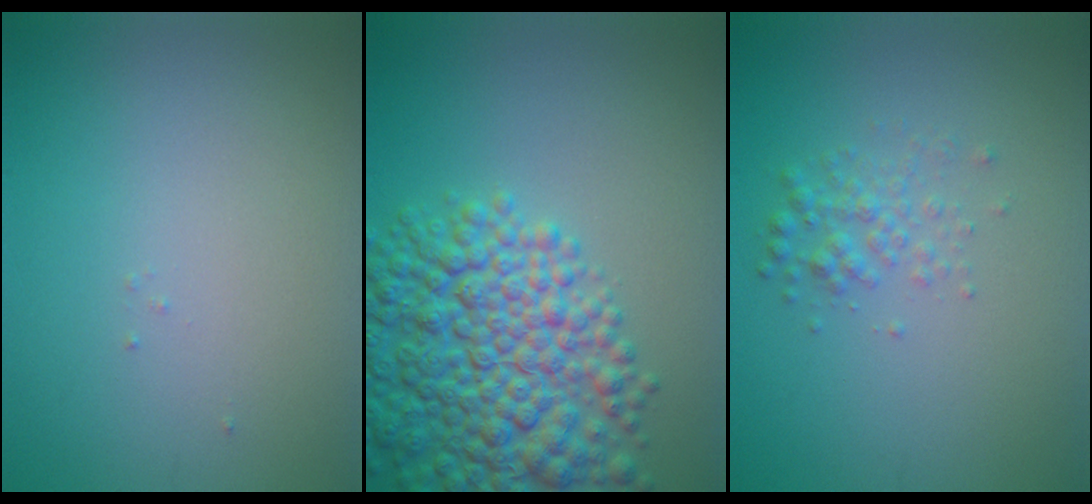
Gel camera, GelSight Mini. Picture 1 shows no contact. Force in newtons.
{"total": 9.9, "press": 9.9, "slide": 0.4}
{"total": 1.9, "press": 1.9, "slide": 0.0}